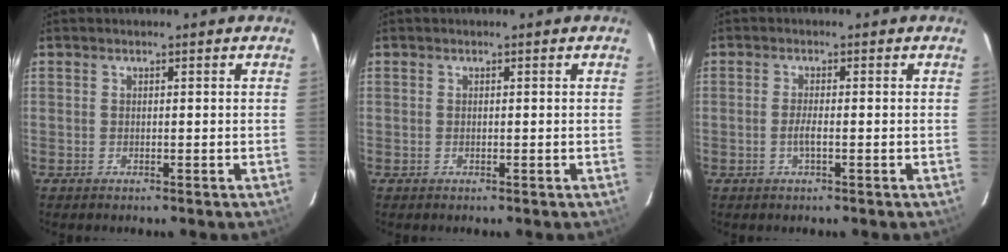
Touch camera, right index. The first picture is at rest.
{"total": 0.0}
{"total": 1.7, "force": [-0.7, 0.1, 1.6], "torque": [-0.033, -0.003, -0.013]}